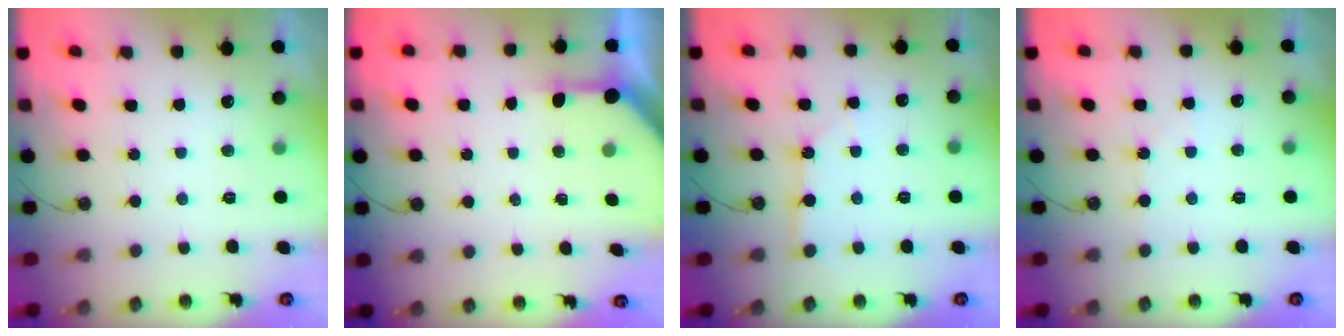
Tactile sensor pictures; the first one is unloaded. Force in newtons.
{"total": 4.6, "press": 4.5, "slide": 0.4}
{"total": 2.4, "press": 2.4, "slide": 0.3}
{"total": 2.8, "press": 2.8, "slide": 0.6}